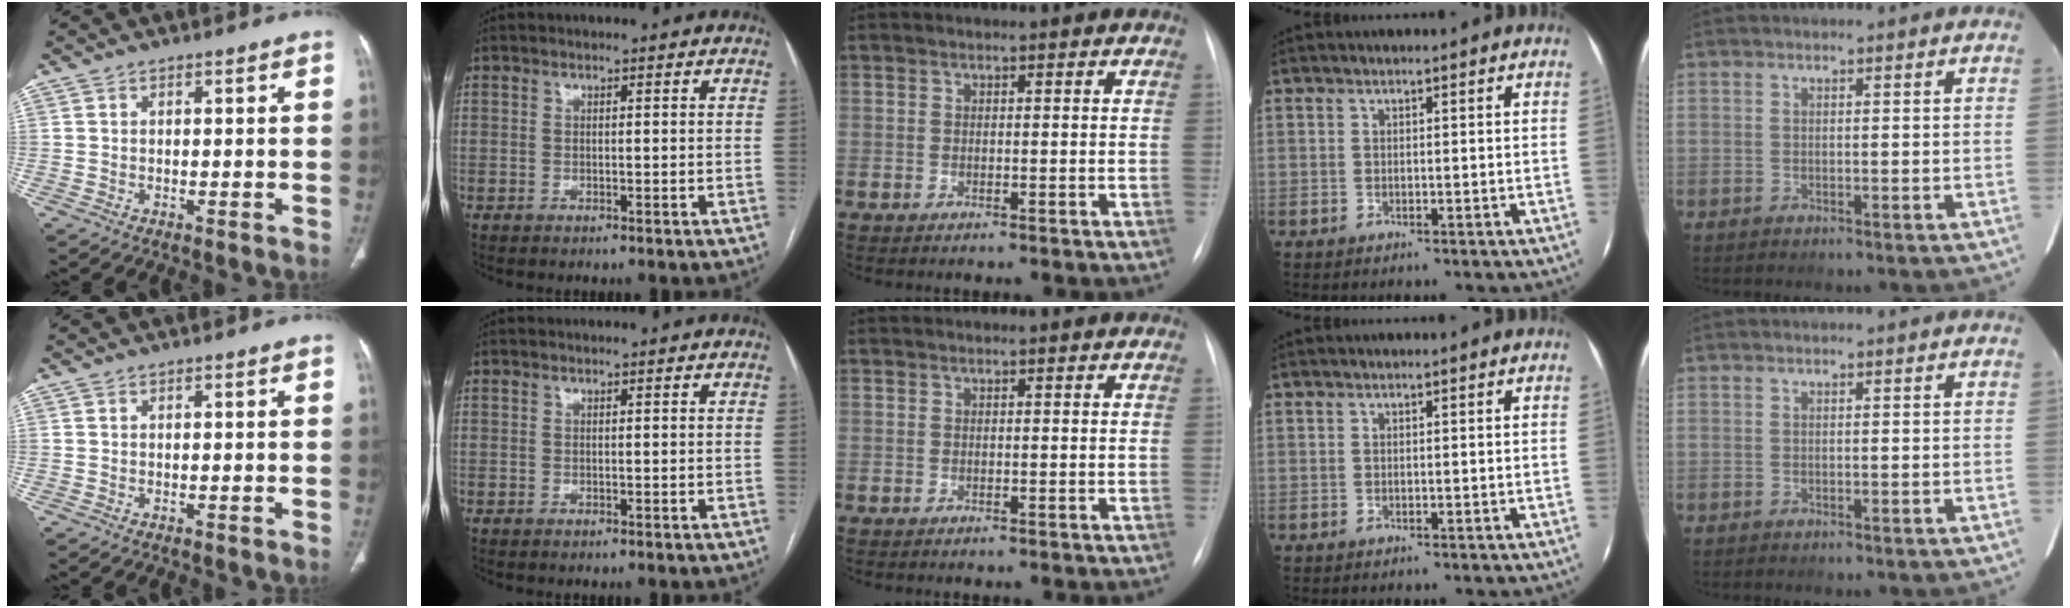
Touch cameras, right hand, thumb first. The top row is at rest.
{}